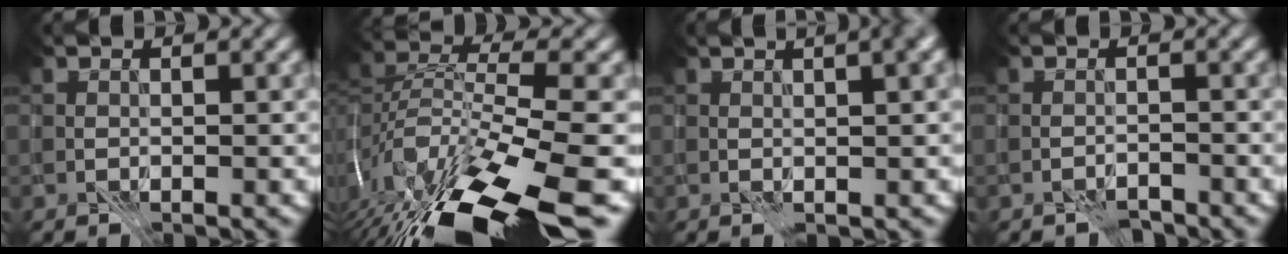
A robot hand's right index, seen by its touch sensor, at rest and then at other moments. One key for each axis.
{"total": 12.7, "fx": -8.0, "fy": 4.0, "fz": 9.0, "tx": -0.179, "ty": 0.003, "tz": -0.127}
{"total": 5.8, "fx": 2.1, "fy": 2.5, "fz": 4.8, "tx": -0.024, "ty": 0.034, "tz": -0.004}
{"total": 1.5, "fx": -1.4, "fy": 0.4, "fz": 0.2, "tx": 0.000, "ty": 0.004, "tz": -0.026}